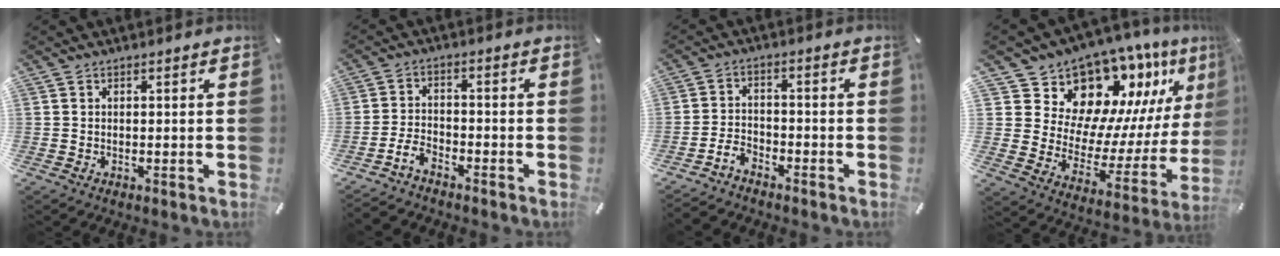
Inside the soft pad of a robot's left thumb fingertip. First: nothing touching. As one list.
[{"total": 4.9, "force": [-3.9, 2.2, 2.2], "torque": [-0.055, 0.016, -0.077]}, {"total": 4.5, "force": [-3.7, 2.2, 1.4], "torque": [-0.037, 0.018, -0.072]}, {"total": 15.3, "force": [13.0, 7.3, 3.6], "torque": [-0.047, -0.140, 0.222]}]